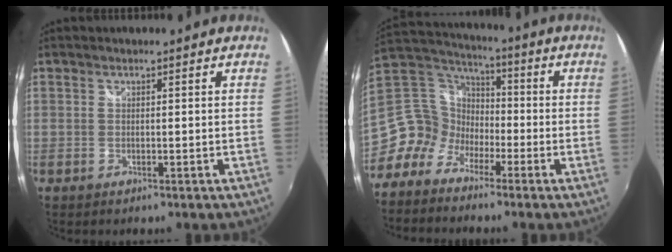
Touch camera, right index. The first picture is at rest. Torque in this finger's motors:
{"motor_torque": [0.02, 0.00, -0.43, -0.21]}